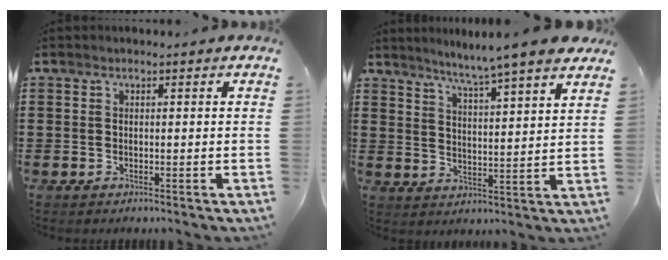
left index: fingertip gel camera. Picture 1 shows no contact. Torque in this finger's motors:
{"motor_torque": [1.11, -1.02, 0.67, 0.13]}